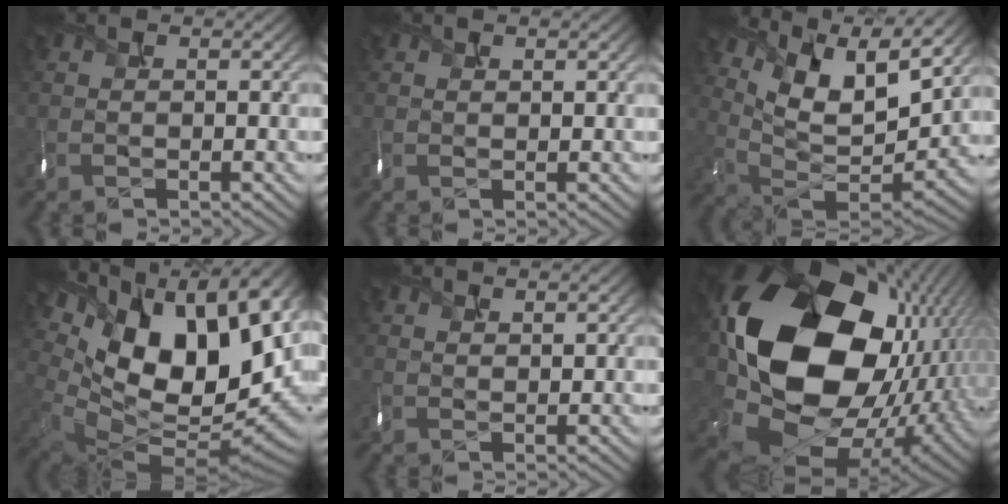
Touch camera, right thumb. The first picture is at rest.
{"total": 0.6, "force": [0.5, 0.2, 0.2], "torque": [-0.006, -0.005, 0.014]}
{"total": 14.3, "force": [9.3, 5.6, 9.4], "torque": [-0.210, 0.007, 0.148]}
{"total": 18.3, "force": [6.2, 10.2, 14.0], "torque": [-0.252, -0.008, 0.130]}
{"total": 1.2, "force": [1.1, 0.3, 0.5], "torque": [-0.010, -0.006, 0.025]}
{"total": 22.0, "force": [2.7, 16.7, 14.1], "torque": [-0.338, -0.055, 0.087]}